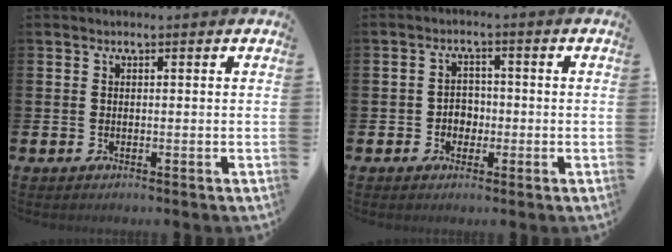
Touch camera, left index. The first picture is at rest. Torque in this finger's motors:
{"motor_torque": [0.17, 0.51, 0.02, 0.01]}